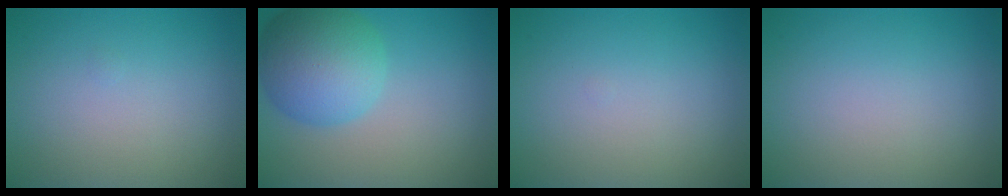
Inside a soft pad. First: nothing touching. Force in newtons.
{"total": 6.4, "press": 6.4, "slide": 0.3}
{"total": 0.0}
{"total": 0.0}